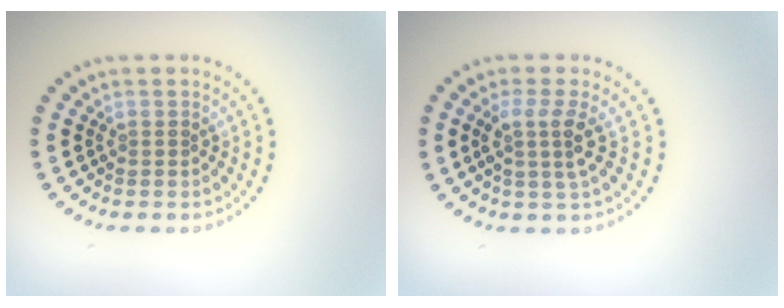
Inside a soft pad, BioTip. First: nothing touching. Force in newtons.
{"total": 2.7, "press": 2.0, "slide": 1.9}